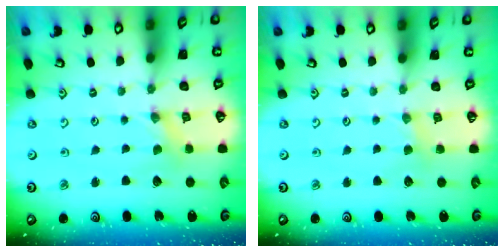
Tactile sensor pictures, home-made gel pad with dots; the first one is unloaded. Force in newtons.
{"total": 2.2, "press": 2.2, "slide": 0.3}